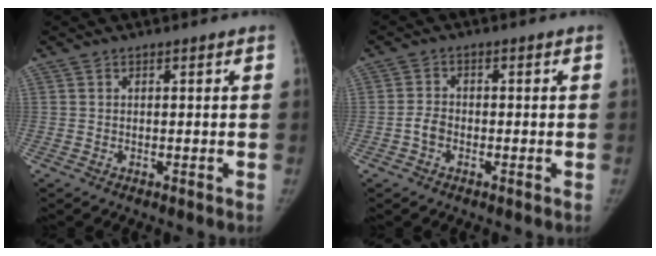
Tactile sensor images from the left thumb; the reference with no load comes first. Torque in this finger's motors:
{"motor_torque": [-0.02, 0.02, 0.03, 0.06, 0.00]}